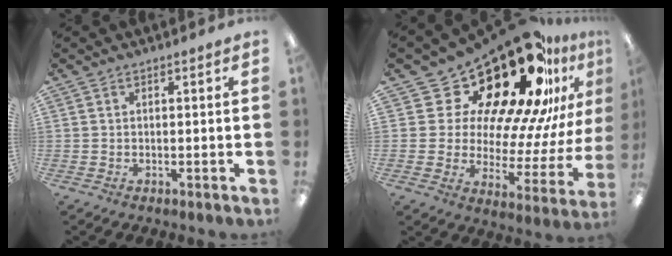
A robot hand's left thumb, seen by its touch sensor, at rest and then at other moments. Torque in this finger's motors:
{"motor_torque": [0.73, 1.92, 1.51, -1.26, 0.04]}